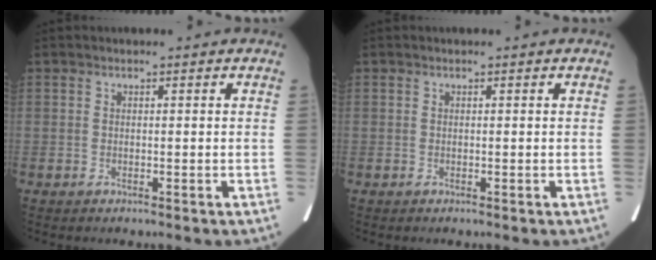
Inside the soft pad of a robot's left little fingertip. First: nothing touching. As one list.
[{"total": 0.0}]